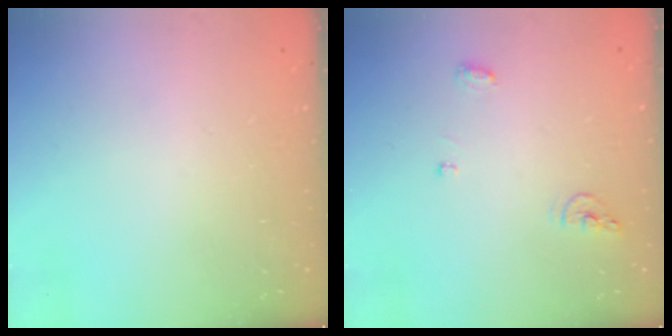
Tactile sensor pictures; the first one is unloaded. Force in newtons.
{"total": 6.0, "press": 6.0, "slide": 0.2}